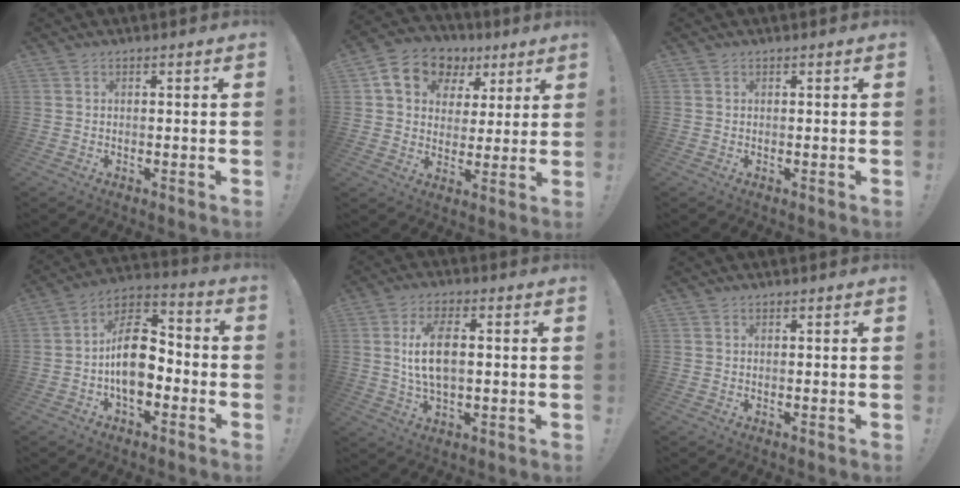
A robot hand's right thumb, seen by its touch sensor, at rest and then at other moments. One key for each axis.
{"total": 13.0, "fx": 5.9, "fy": 10.0, "fz": 5.8, "tx": -0.084, "ty": -0.020, "tz": 0.113}
{"total": 0.0}
{"total": 14.9, "fx": -2.3, "fy": 9.3, "fz": 11.4, "tx": -0.187, "ty": 0.021, "tz": -0.035}
{"total": 10.3, "fx": 0.8, "fy": 5.1, "fz": 8.9, "tx": -0.152, "ty": -0.003, "tz": 0.011}
{"total": 0.0}